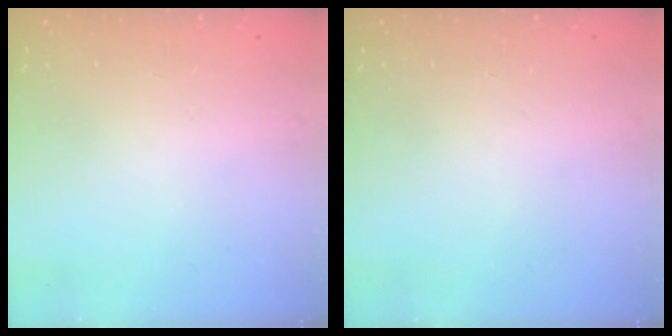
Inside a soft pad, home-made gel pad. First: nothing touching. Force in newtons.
{"total": 0.0}